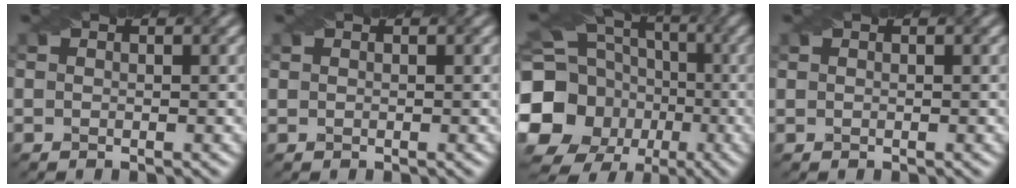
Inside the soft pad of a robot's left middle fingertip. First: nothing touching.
{"total": 0.0}
{"total": 20.7, "force": [-2.5, 18.9, 8.1], "torque": [-0.189, -0.019, -0.084]}
{"total": 0.0}